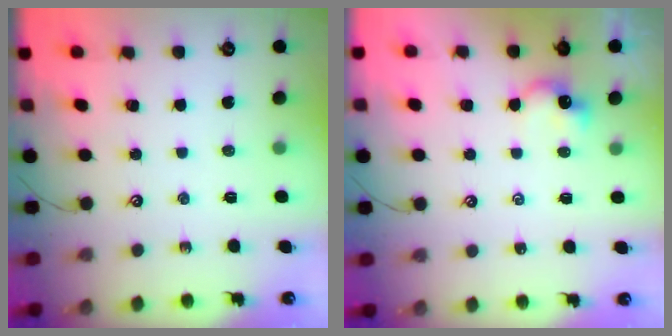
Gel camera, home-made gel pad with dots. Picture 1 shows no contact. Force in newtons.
{"total": 1.7, "press": 1.7, "slide": 0.4}